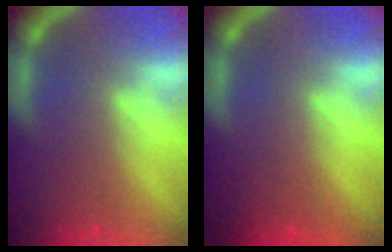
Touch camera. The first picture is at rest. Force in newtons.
{"total": 0.0}